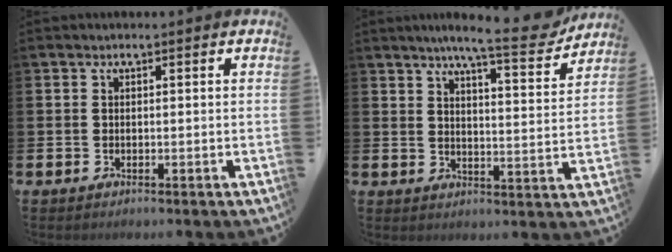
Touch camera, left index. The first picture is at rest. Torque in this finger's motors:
{"motor_torque": [0.93, -1.21, 0.67, 0.18]}